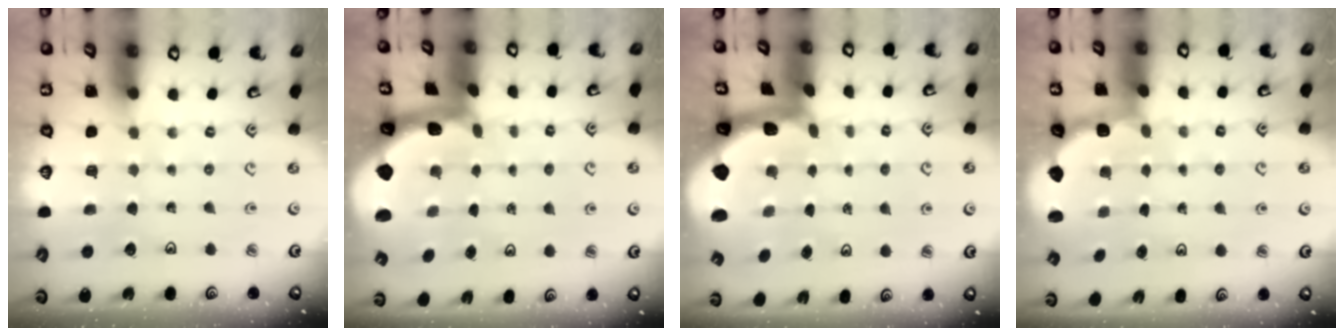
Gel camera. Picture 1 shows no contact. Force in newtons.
{"total": 1.7, "press": 1.7, "slide": 0.4}
{"total": 1.7, "press": 1.7, "slide": 0.4}
{"total": 2.7, "press": 2.0, "slide": 1.8}